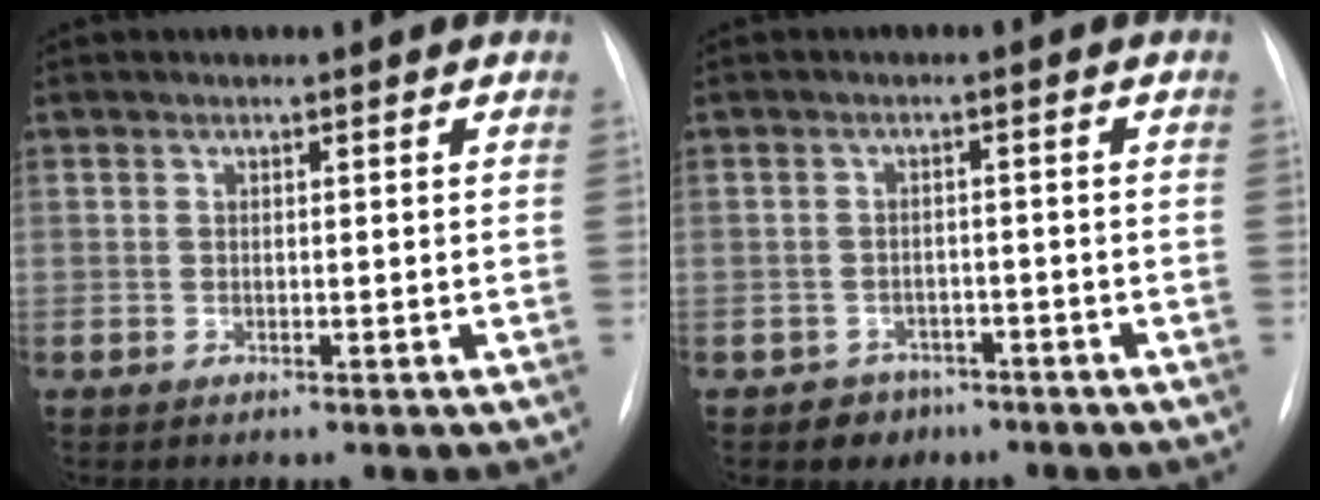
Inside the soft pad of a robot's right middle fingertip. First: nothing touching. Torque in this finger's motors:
{"motor_torque": [0.19, -0.23, 0.02, 0.00]}